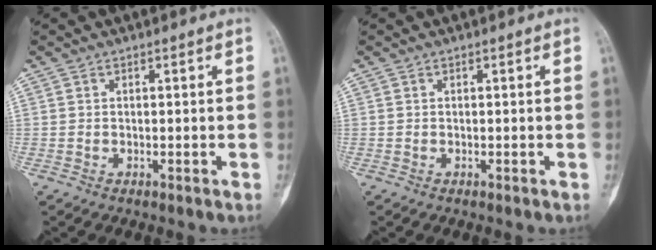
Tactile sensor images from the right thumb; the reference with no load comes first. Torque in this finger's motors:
{"motor_torque": [0.95, 0.95, 0.00, 0.00, 0.00]}